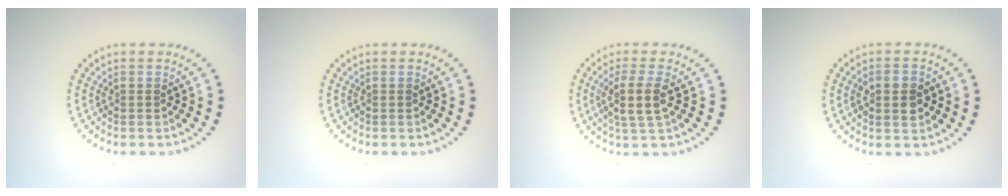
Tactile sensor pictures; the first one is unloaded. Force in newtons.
{"total": 0.0}
{"total": 3.0, "press": 2.6, "slide": 1.4}
{"total": 2.7, "press": 2.7, "slide": 0.2}